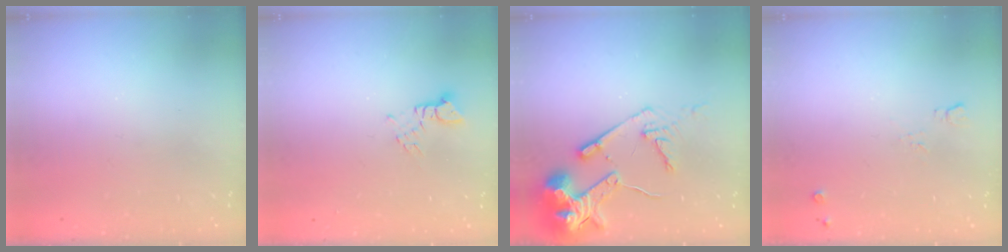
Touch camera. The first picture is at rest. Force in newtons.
{"total": 2.8, "press": 2.8, "slide": 0.3}
{"total": 15.5, "press": 15.4, "slide": 1.8}
{"total": 5.2, "press": 5.1, "slide": 1.1}